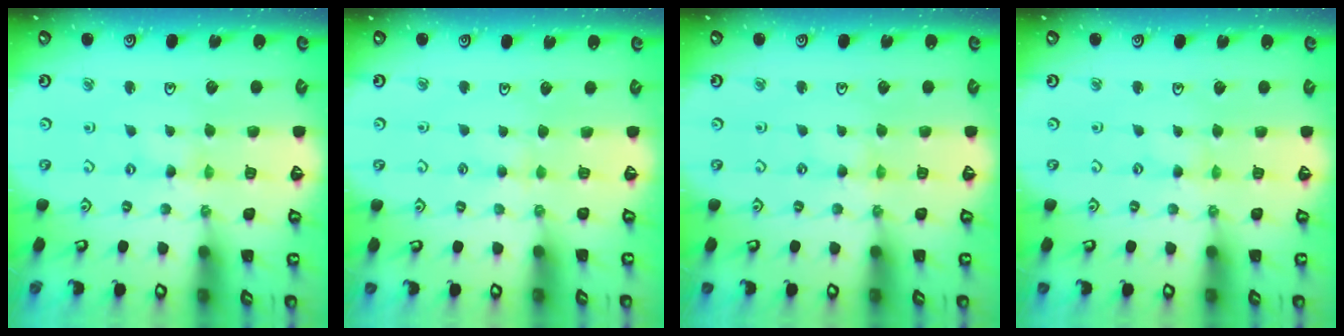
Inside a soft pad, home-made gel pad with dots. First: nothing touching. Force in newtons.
{"total": 2.3, "press": 2.3, "slide": 0.4}
{"total": 1.6, "press": 1.5, "slide": 0.4}
{"total": 1.1, "press": 1.1, "slide": 0.2}